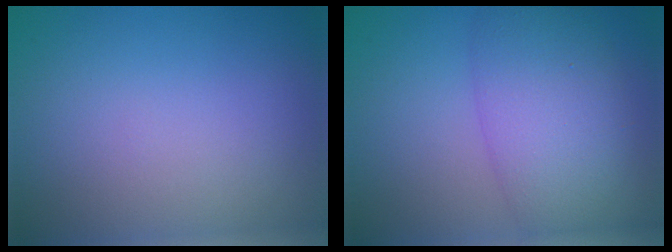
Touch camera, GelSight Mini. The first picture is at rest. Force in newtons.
{"total": 7.8, "press": 7.8, "slide": 0.2}